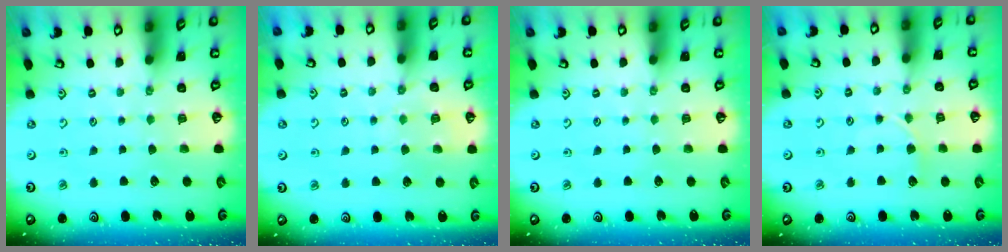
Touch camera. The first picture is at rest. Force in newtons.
{"total": 6.3, "press": 6.2, "slide": 0.6}
{"total": 0.0}
{"total": 3.5, "press": 3.5, "slide": 0.5}